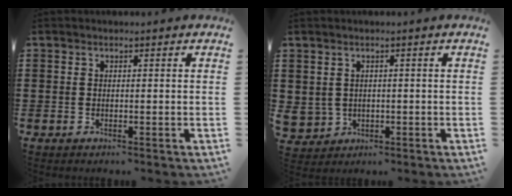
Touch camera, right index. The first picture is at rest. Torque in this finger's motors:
{"motor_torque": [1.15, 0.98, 0.07, 0.04]}